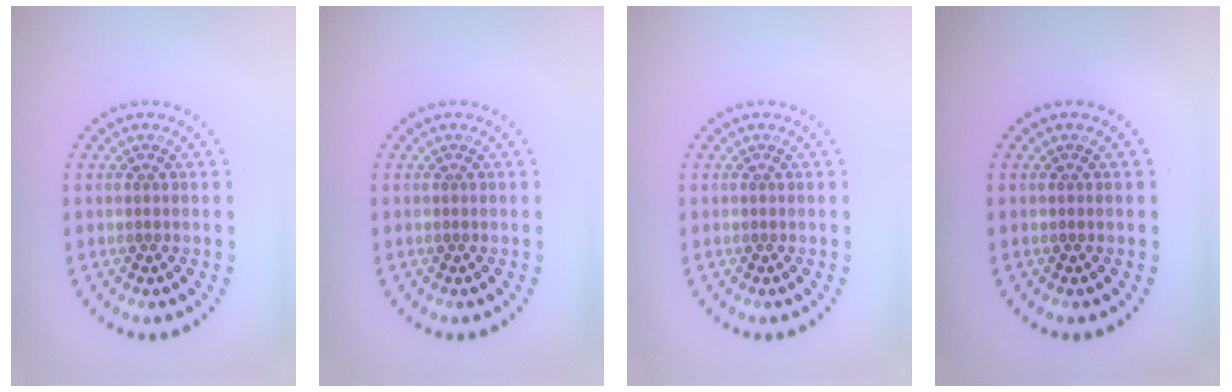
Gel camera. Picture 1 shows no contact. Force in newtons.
{"total": 0.0}
{"total": 0.0}
{"total": 0.0}